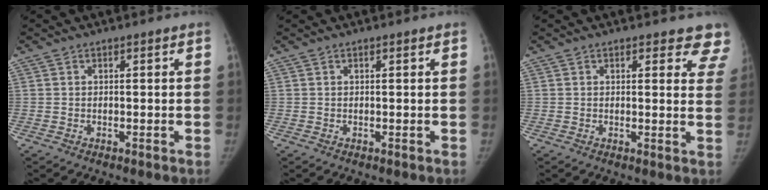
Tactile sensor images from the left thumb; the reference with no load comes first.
{"total": 0.0}
{"total": 6.8, "force": [6.0, 2.5, 2.1], "torque": [0.022, -0.026, 0.041]}